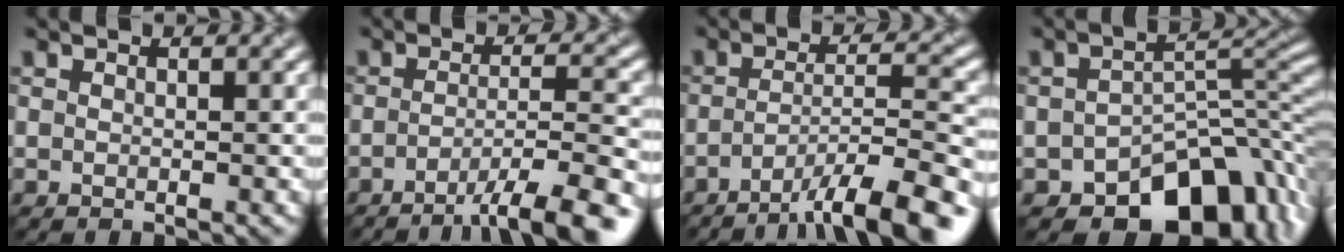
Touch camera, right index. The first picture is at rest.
{"total": 7.4, "force": [-4.7, 1.3, 5.6], "torque": [-0.077, 0.007, -0.071]}
{"total": 9.0, "force": [-6.1, 1.7, 6.3], "torque": [-0.092, 0.008, -0.097]}
{"total": 11.3, "force": [-7.6, 6.1, 5.8], "torque": [-0.060, -0.006, -0.125]}